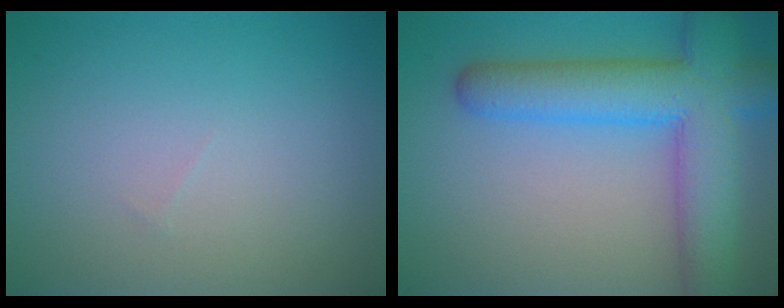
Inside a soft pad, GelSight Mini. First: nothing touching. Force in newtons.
{"total": 8.9, "press": 8.9, "slide": 0.4}